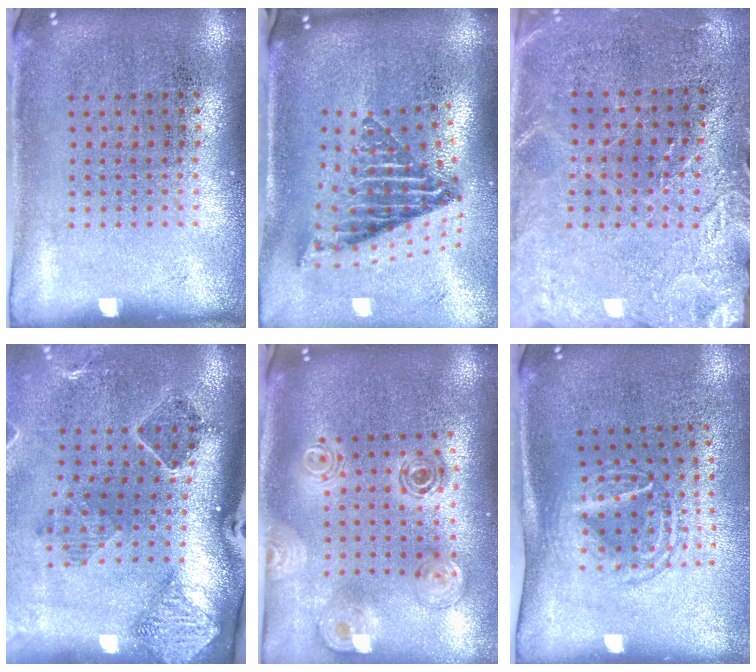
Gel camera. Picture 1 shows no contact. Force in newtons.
{"total": 2.6, "press": 1.6, "slide": 2.0}
{"total": 2.8, "press": 2.6, "slide": 0.9}
{"total": 1.8, "press": 1.6, "slide": 0.7}
{"total": 1.5, "press": 1.3, "slide": 0.7}
{"total": 1.7, "press": 1.3, "slide": 1.1}